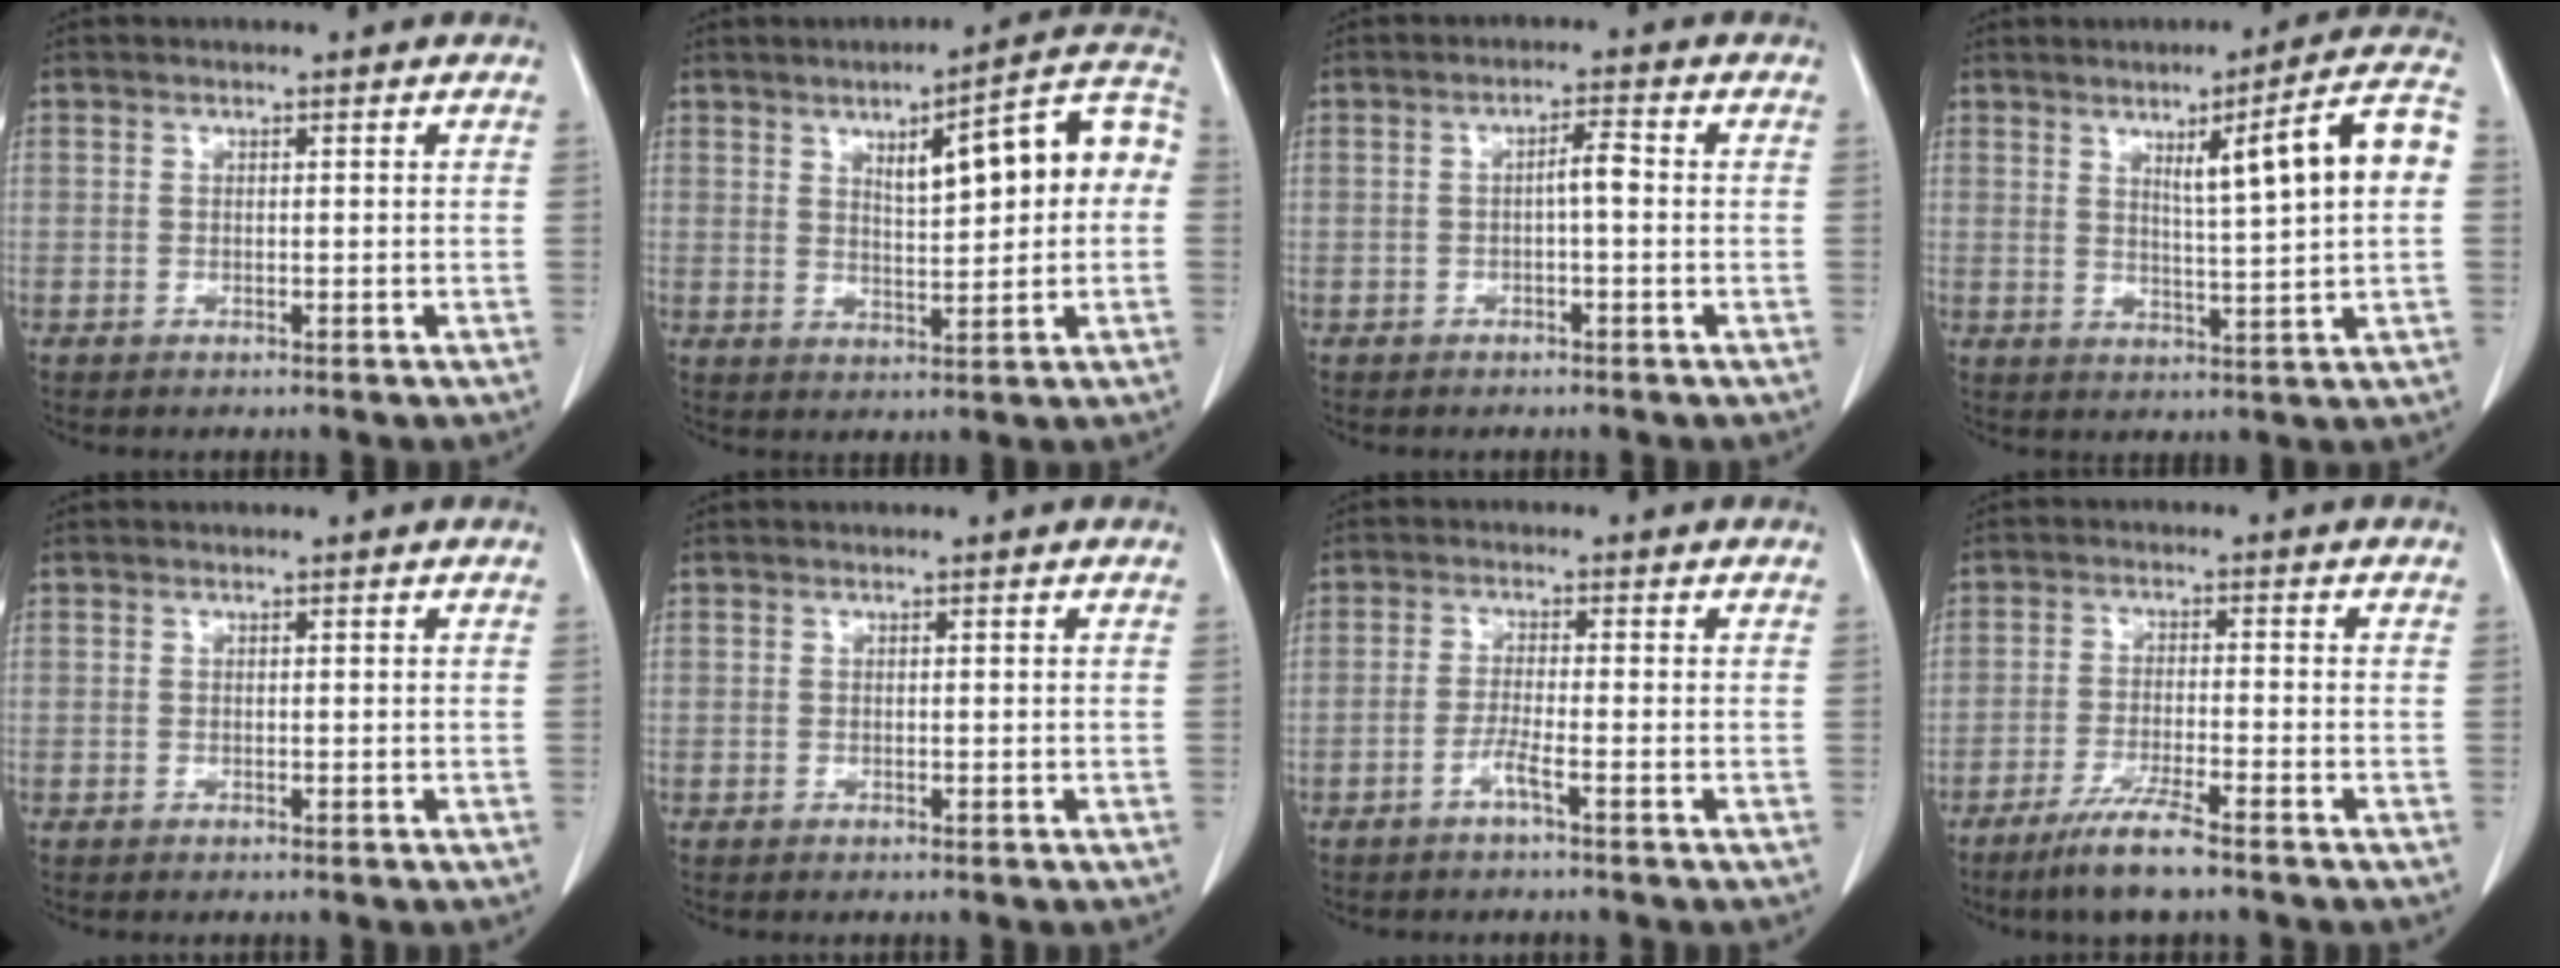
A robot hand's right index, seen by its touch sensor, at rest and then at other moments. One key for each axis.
{"total": 12.5, "fx": 2.4, "fy": 2.8, "fz": 11.9, "tx": -0.161, "ty": 0.035, "tz": 0.032}
{"total": 2.6, "fx": -0.3, "fy": 0.4, "fz": 2.5, "tx": -0.042, "ty": 0.006, "tz": -0.004}
{"total": 12.1, "fx": 2.7, "fy": -0.4, "fz": 11.8, "tx": -0.169, "ty": 0.010, "tz": 0.037}
{"total": 0.0}
{"total": 0.0}
{"total": 2.5, "fx": -1.5, "fy": -0.3, "fz": 2.0, "tx": -0.043, "ty": 0.000, "tz": -0.032}
{"total": 6.8, "fx": -5.0, "fy": -0.2, "fz": 4.6, "tx": -0.088, "ty": -0.019, "tz": -0.092}